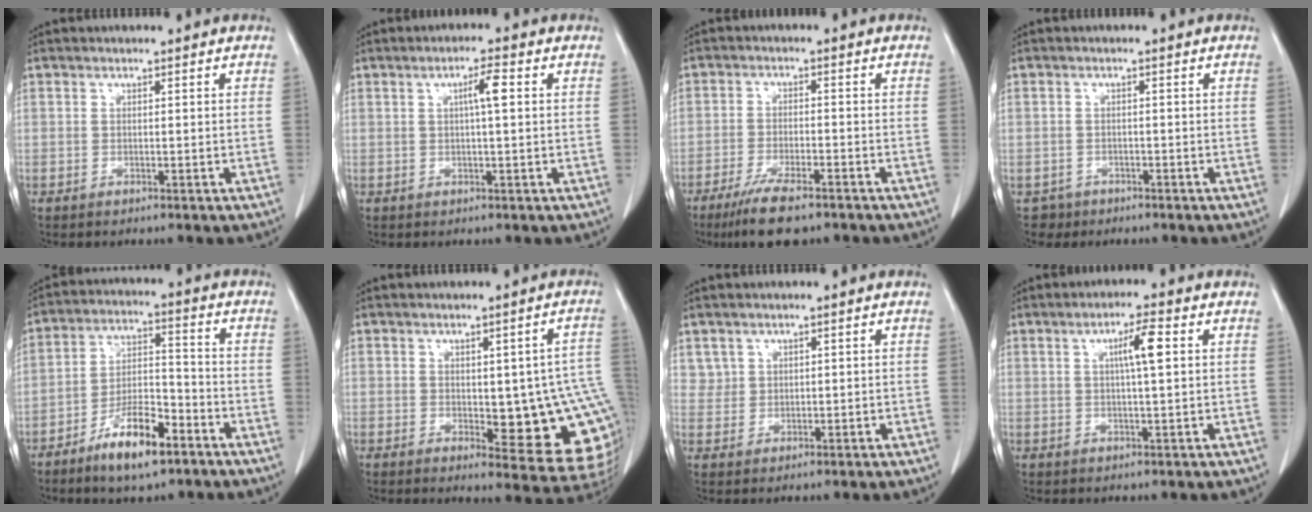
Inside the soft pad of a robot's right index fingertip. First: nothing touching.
{"total": 3.3, "force": [0.7, 0.1, 3.2], "torque": [-0.054, 0.004, 0.011]}
{"total": 8.5, "force": [-6.2, 1.6, 5.6], "torque": [-0.095, -0.018, -0.097]}
{"total": 2.4, "force": [-1.2, 2.0, -0.5], "torque": [0.008, 0.011, -0.020]}
{"total": 10.6, "force": [-6.7, 3.3, 7.5], "torque": [-0.141, 0.003, -0.117]}
{"total": 15.3, "force": [-1.0, 4.9, 14.5], "torque": [-0.123, 0.007, 0.004]}
{"total": 2.3, "force": [1.4, 1.8, 0.0], "torque": [0.010, 0.005, 0.023]}
{"total": 4.7, "force": [1.2, 0.2, 4.5], "torque": [-0.078, 0.003, 0.020]}